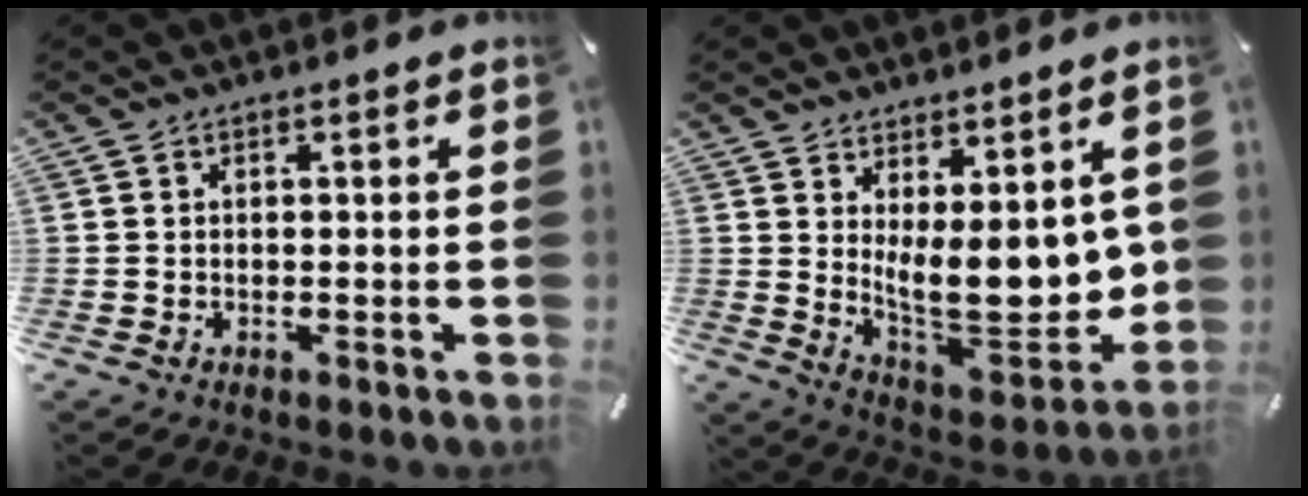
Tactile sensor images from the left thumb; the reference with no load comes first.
{"total": 14.7, "force": [3.3, 6.9, 12.5], "torque": [-0.190, -0.055, 0.070]}